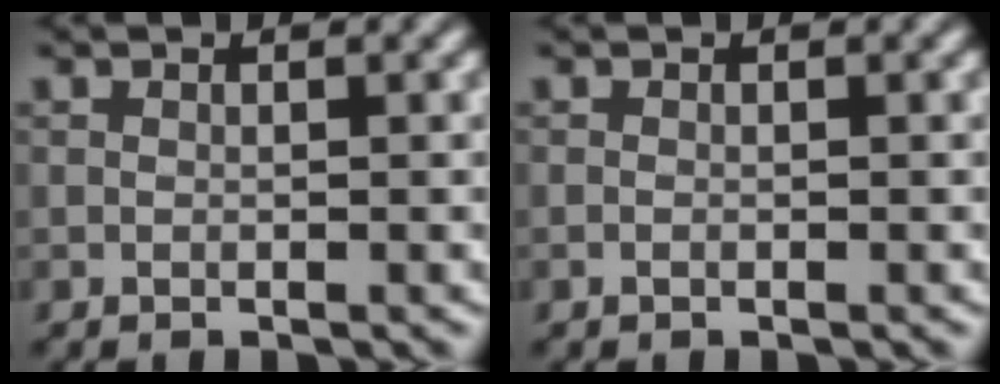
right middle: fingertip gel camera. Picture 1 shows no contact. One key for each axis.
{"total": 0.0}